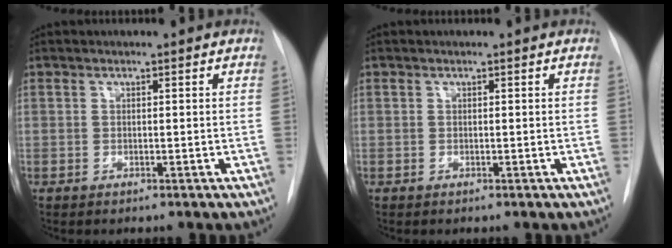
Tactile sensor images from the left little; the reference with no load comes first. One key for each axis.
{"total": 0.0}